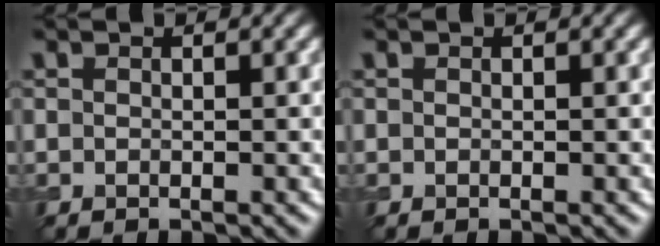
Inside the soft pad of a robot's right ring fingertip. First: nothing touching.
{"total": 0.0}